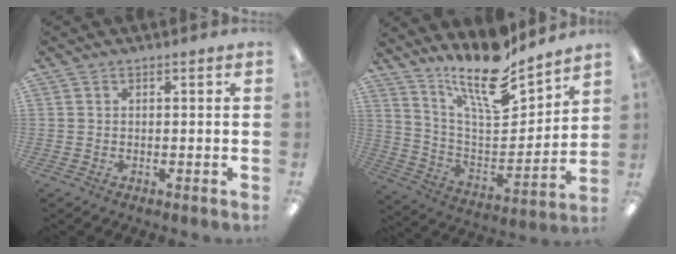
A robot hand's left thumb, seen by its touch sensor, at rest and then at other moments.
{"total": 17.3, "force": [13.8, 4.7, 9.2], "torque": [-0.177, -0.096, 0.241]}